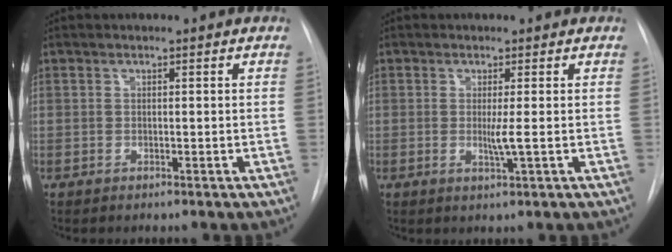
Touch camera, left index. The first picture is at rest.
{"total": 2.1, "force": [0.0, -0.4, 2.0], "torque": [-0.041, -0.006, 0.000]}